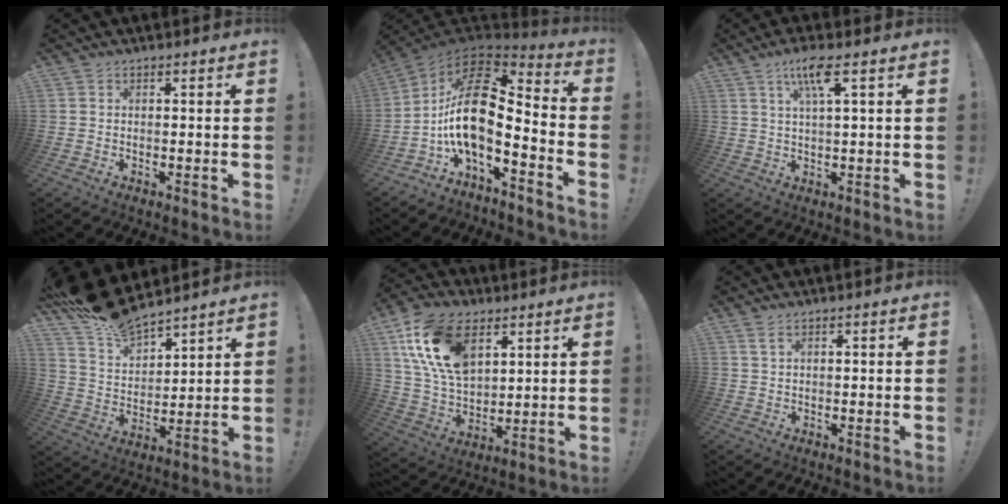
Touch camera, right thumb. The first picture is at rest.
{"total": 17.7, "force": [-0.1, 7.6, 15.9], "torque": [-0.316, -0.001, -0.005]}
{"total": 7.2, "force": [3.4, 0.9, 6.3], "torque": [-0.117, -0.001, 0.053]}
{"total": 12.5, "force": [11.7, 3.5, 3.0], "torque": [-0.083, -0.097, 0.211]}
{"total": 20.1, "force": [9.1, 12.4, 13.0], "torque": [-0.257, -0.038, 0.166]}
{"total": 2.3, "force": [1.4, 0.6, 1.7], "torque": [-0.027, -0.004, 0.023]}